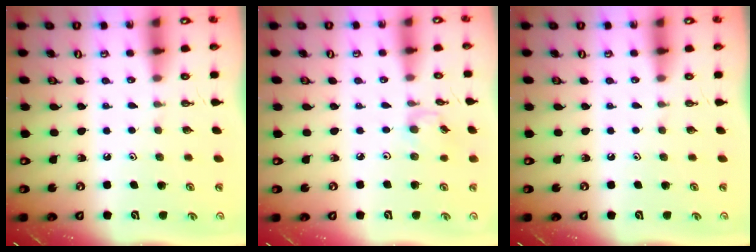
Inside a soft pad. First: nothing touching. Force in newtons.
{"total": 2.9, "press": 2.9, "slide": 0.1}
{"total": 0.0}